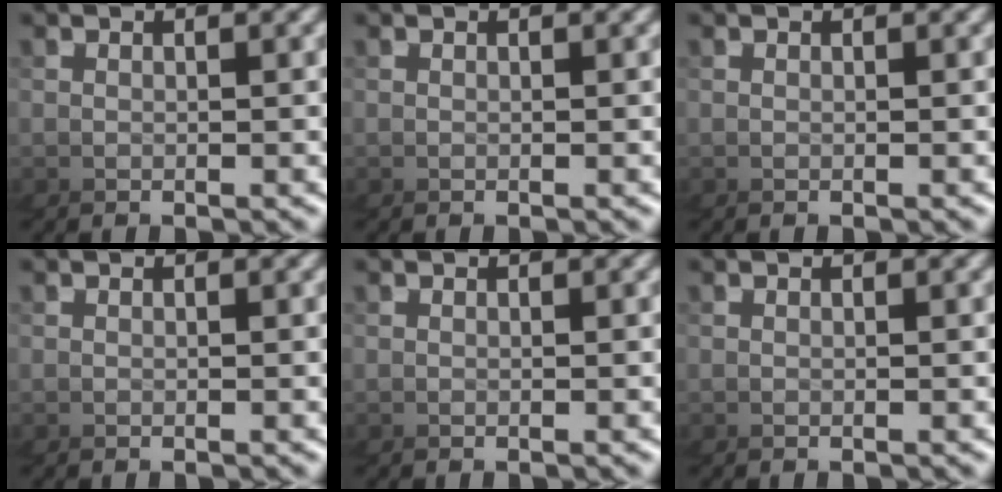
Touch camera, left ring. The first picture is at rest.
{"total": 0.0}
{"total": 0.0}
{"total": 0.0}
{"total": 0.0}
{"total": 0.0}